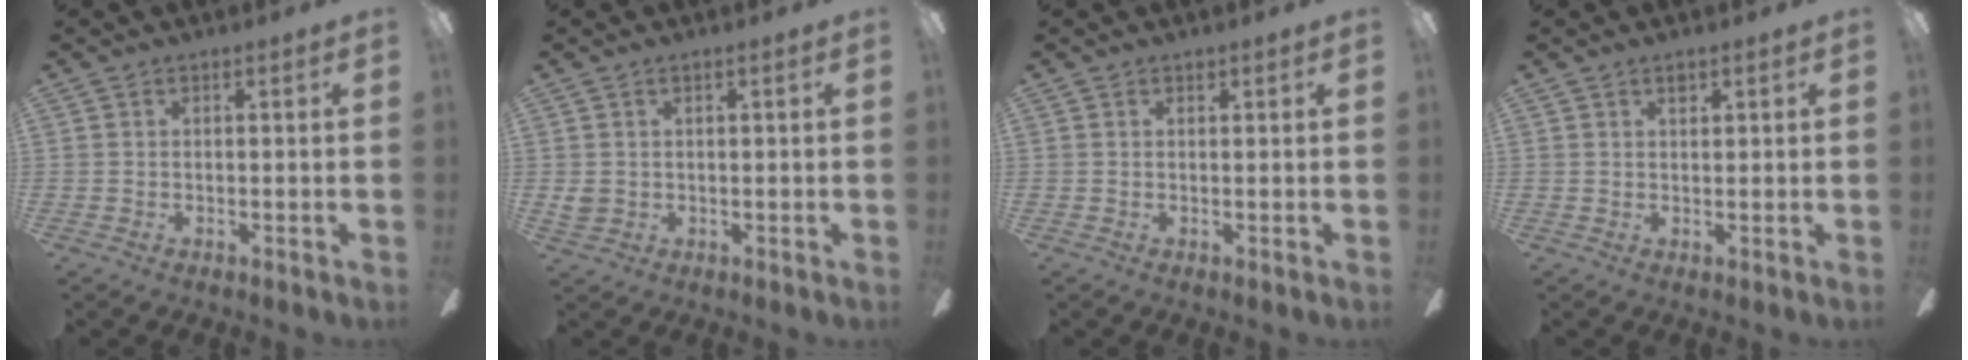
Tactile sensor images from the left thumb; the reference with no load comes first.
{"total": 2.0, "force": [0.6, 1.6, 1.0], "torque": [-0.021, 0.004, 0.010]}
{"total": 0.5, "force": [0.4, 0.3, 0.1], "torque": [-0.003, 0.001, 0.008]}
{"total": 1.3, "force": [1.1, 0.5, 0.6], "torque": [-0.005, -0.002, 0.017]}